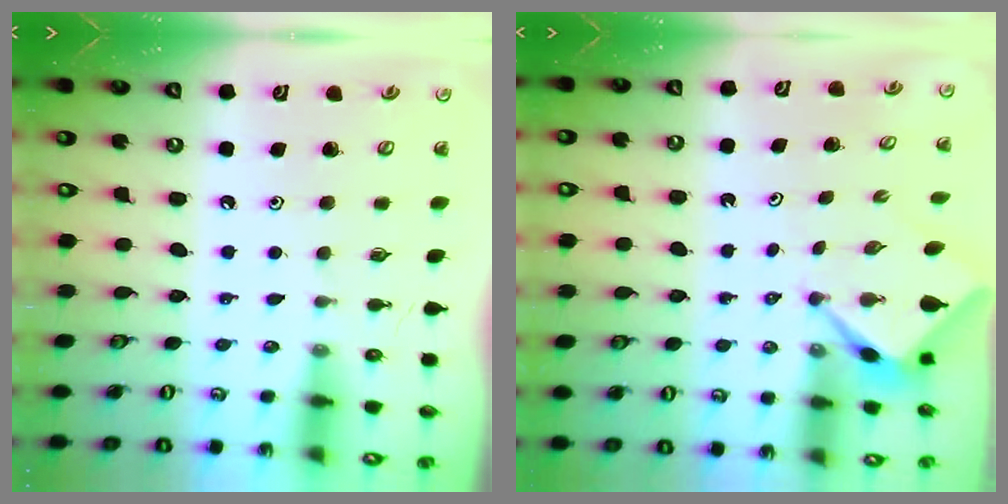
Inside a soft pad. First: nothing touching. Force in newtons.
{"total": 2.5, "press": 2.4, "slide": 0.3}